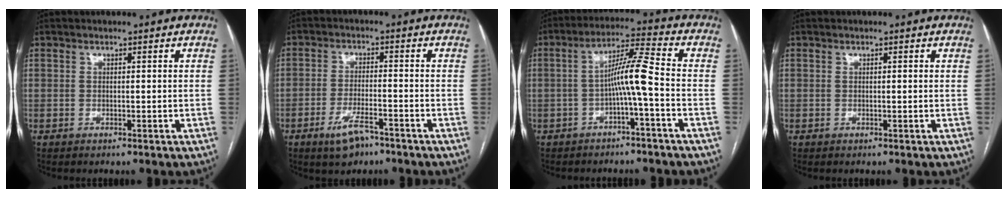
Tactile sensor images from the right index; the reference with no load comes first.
{"total": 5.4, "force": [-3.6, 1.9, 3.5], "torque": [-0.073, -0.004, -0.058]}
{"total": 7.0, "force": [-1.7, -0.5, 6.7], "torque": [-0.122, 0.019, -0.030]}
{"total": 0.6, "force": [0.3, 0.1, 0.5], "torque": [-0.013, 0.003, 0.004]}